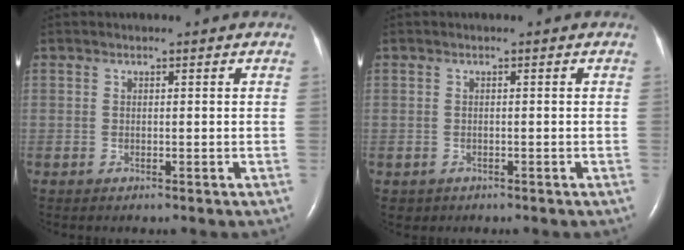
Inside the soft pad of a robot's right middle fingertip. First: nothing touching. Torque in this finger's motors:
{"motor_torque": [0.12, -0.12, -0.02, 0.00]}